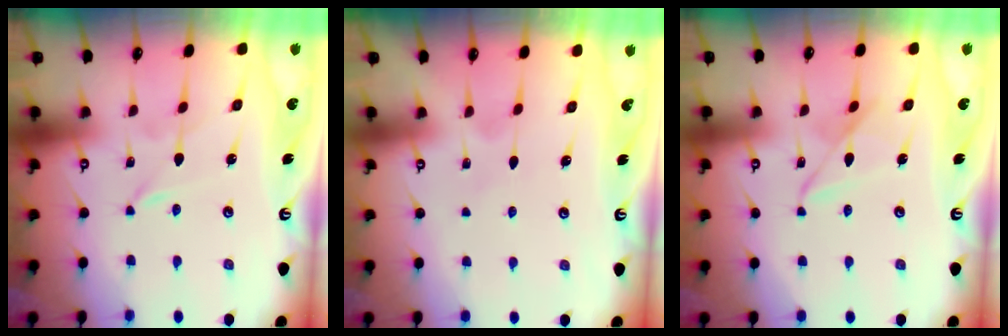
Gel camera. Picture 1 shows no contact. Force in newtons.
{"total": 3.1, "press": 3.1, "slide": 0.4}
{"total": 6.0, "press": 5.9, "slide": 0.4}